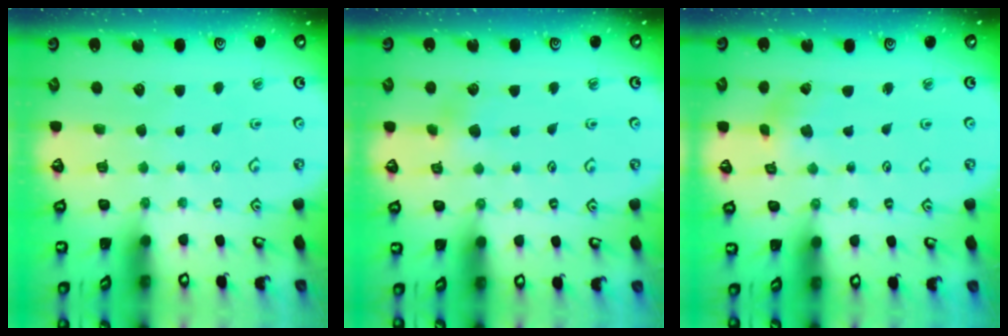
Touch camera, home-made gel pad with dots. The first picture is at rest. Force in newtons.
{"total": 3.5, "press": 3.4, "slide": 0.5}
{"total": 1.4, "press": 1.4, "slide": 0.1}